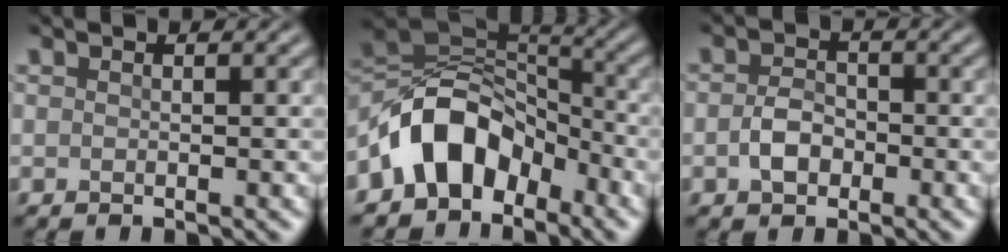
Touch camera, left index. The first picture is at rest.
{"total": 8.0, "force": [-4.3, 5.2, 4.3], "torque": [-0.050, 0.012, -0.091]}
{"total": 2.6, "force": [-0.7, 1.8, 1.6], "torque": [-0.033, 0.001, -0.019]}